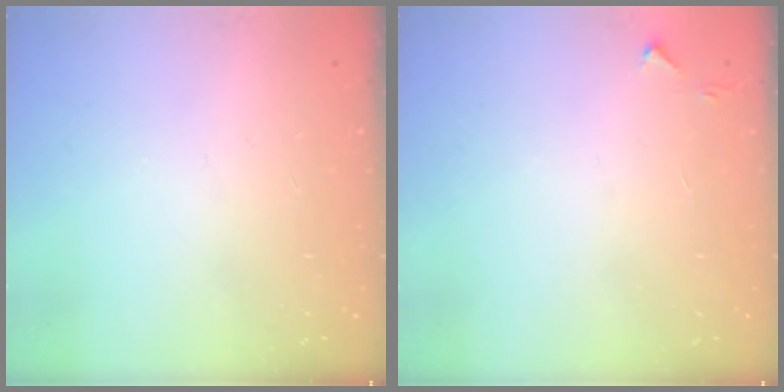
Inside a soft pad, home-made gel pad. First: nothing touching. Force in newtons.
{"total": 2.8, "press": 2.8, "slide": 0.4}